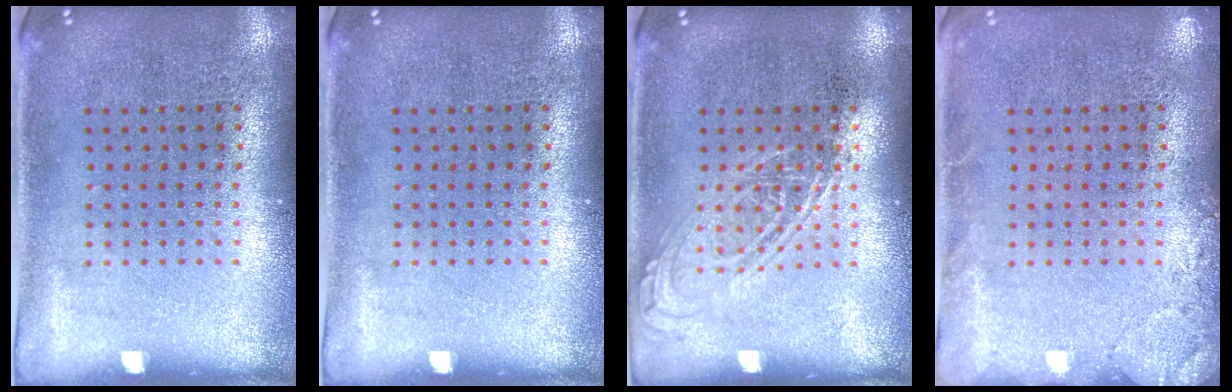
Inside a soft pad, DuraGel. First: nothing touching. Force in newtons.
{"total": 0.0}
{"total": 2.0, "press": 2.0, "slide": 0.2}
{"total": 1.7, "press": 1.7, "slide": 0.3}